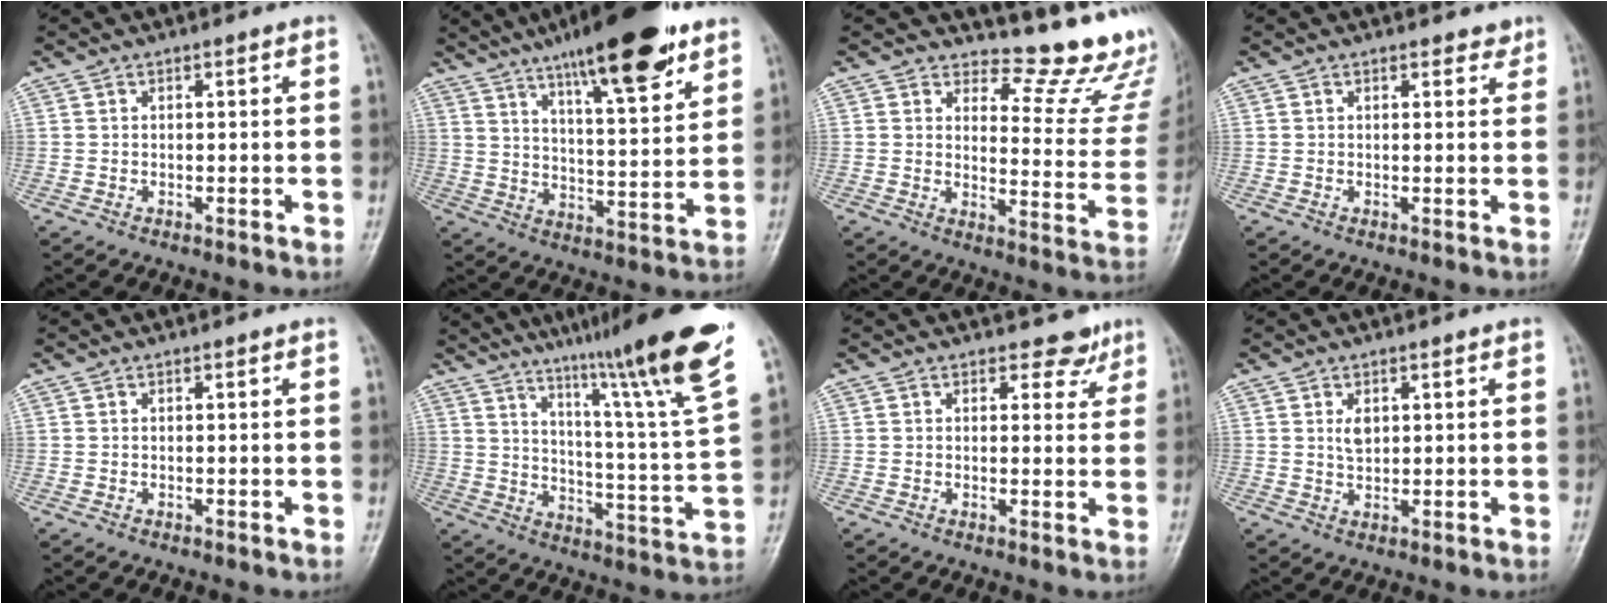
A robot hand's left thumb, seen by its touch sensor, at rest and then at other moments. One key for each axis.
{"total": 19.9, "fx": 12.9, "fy": 4.6, "fz": 14.5, "tx": -0.199, "ty": -0.051, "tz": 0.203}
{"total": 16.0, "fx": 14.7, "fy": 4.8, "fz": 4.1, "tx": 0.002, "ty": -0.159, "tz": 0.157}
{"total": 1.9, "fx": 1.5, "fy": 1.0, "fz": 0.6, "tx": 0.010, "ty": -0.008, "tz": 0.015}
{"total": 0.0}
{"total": 22.9, "fx": 15.7, "fy": 0.0, "fz": 16.7, "tx": -0.224, "ty": -0.079, "tz": 0.231}
{"total": 3.7, "fx": 2.9, "fy": 2.2, "fz": 0.6, "tx": 0.017, "ty": -0.020, "tz": 0.031}
{"total": 2.9, "fx": 1.0, "fy": 1.8, "fz": 2.0, "tx": -0.025, "ty": -0.008, "tz": 0.020}